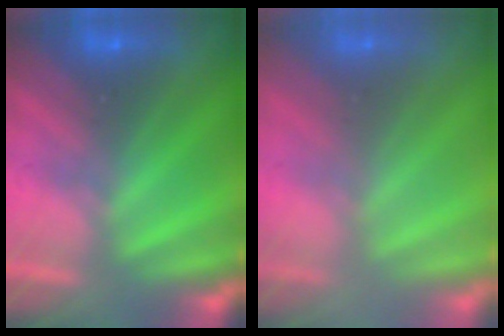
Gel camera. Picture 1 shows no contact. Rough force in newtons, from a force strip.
{"total": 2.6}